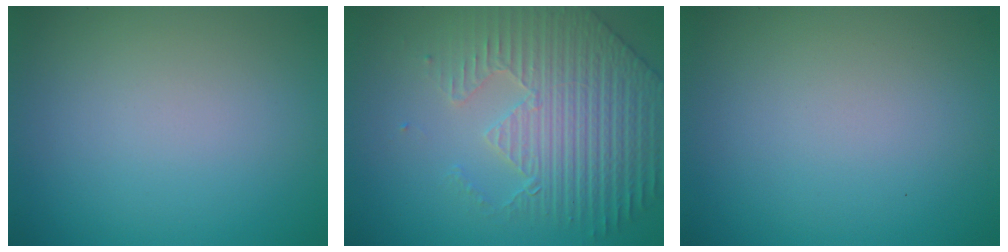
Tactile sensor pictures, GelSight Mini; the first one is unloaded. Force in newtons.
{"total": 5.1, "press": 4.8, "slide": 1.6}
{"total": 0.0}